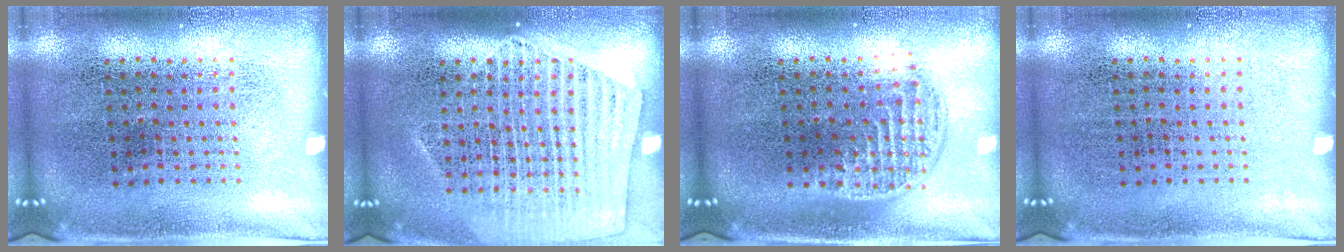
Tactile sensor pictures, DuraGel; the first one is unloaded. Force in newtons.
{"total": 1.6, "press": 1.4, "slide": 0.6}
{"total": 1.2, "press": 1.0, "slide": 0.6}
{"total": 0.0}